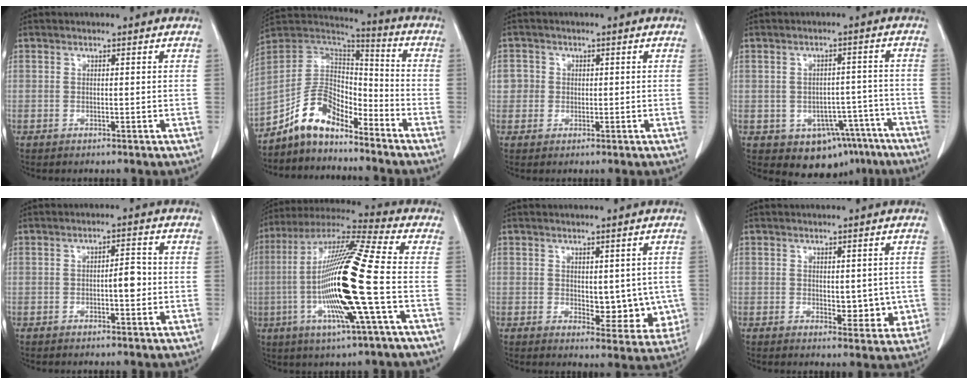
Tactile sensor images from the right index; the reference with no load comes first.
{"total": 10.8, "force": [-8.4, 4.4, 5.2], "torque": [-0.101, 0.033, -0.159]}
{"total": 2.5, "force": [0.2, 2.5, 0.1], "torque": [0.013, 0.008, 0.001]}
{"total": 9.5, "force": [-5.7, 6.5, 4.0], "torque": [-0.028, 0.026, -0.069]}
{"total": 3.2, "force": [-0.5, 0.9, 3.0], "torque": [-0.043, 0.004, -0.008]}
{"total": 19.9, "force": [-3.4, 0.0, 19.6], "torque": [-0.397, -0.010, -0.077]}
{"total": 7.7, "force": [-0.1, 4.2, 6.4], "torque": [-0.056, -0.008, 0.008]}
{"total": 4.8, "force": [-0.1, 2.7, 4.0], "torque": [-0.035, -0.009, 0.006]}